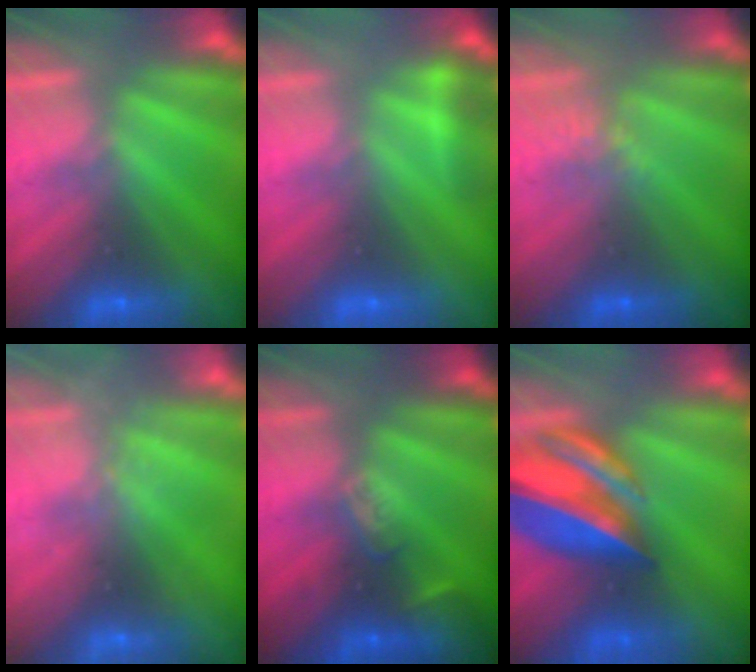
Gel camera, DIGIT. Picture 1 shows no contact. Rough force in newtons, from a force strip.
{"total": 2.5}
{"total": 1.1}
{"total": 2.3}
{"total": 2.4}
{"total": 8.7}